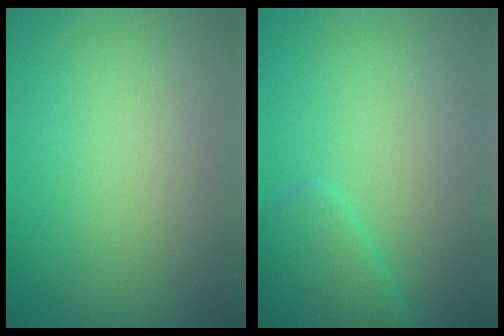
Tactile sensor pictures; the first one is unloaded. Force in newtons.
{"total": 2.9, "press": 2.9, "slide": 0.2}